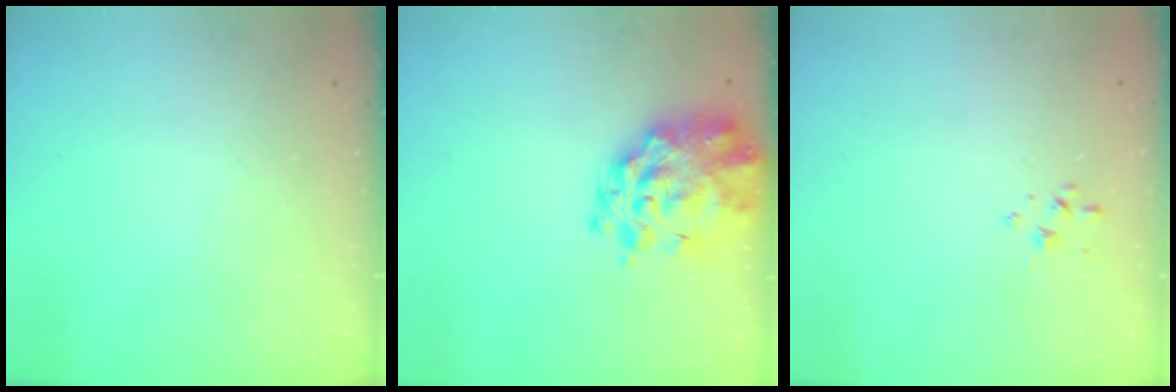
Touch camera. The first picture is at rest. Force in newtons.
{"total": 8.6, "press": 8.0, "slide": 3.1}
{"total": 1.9, "press": 1.8, "slide": 0.7}